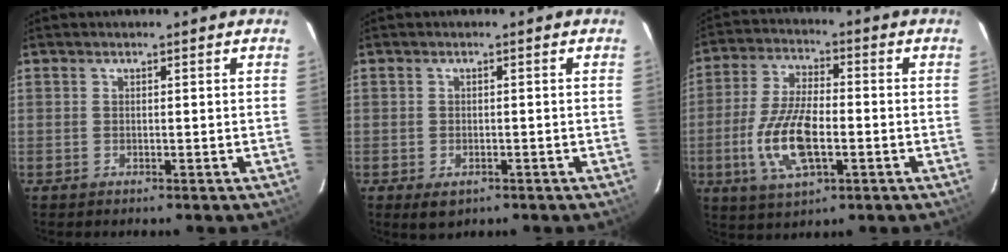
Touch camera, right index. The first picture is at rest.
{"total": 3.0, "force": [-1.5, 2.0, 1.7], "torque": [-0.032, -0.008, -0.018]}
{"total": 12.8, "force": [-3.3, 5.2, 11.2], "torque": [-0.237, -0.006, -0.061]}